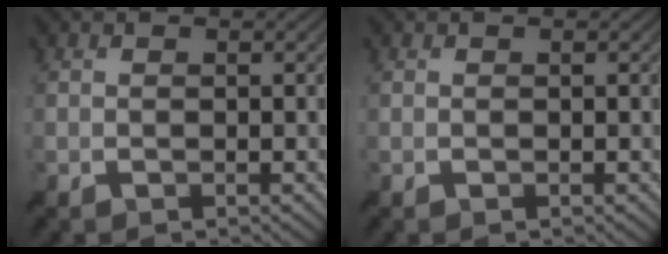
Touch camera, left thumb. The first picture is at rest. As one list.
[{"total": 0.0}]